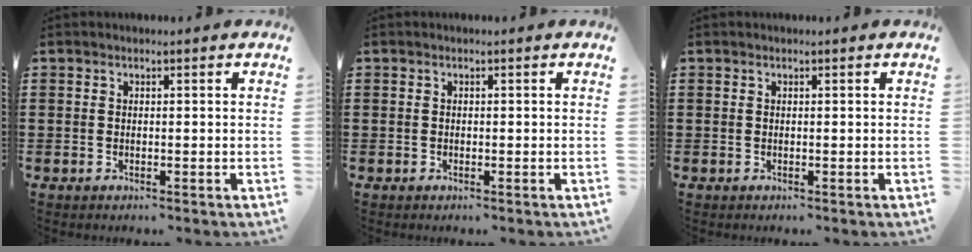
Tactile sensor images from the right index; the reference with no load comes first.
{"total": 0.0}
{"total": 0.0}